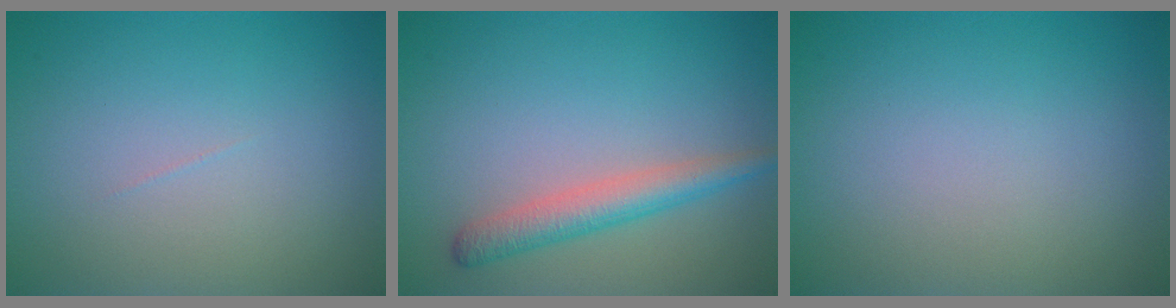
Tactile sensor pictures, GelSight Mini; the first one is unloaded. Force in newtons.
{"total": 3.1, "press": 3.1, "slide": 0.2}
{"total": 0.0}